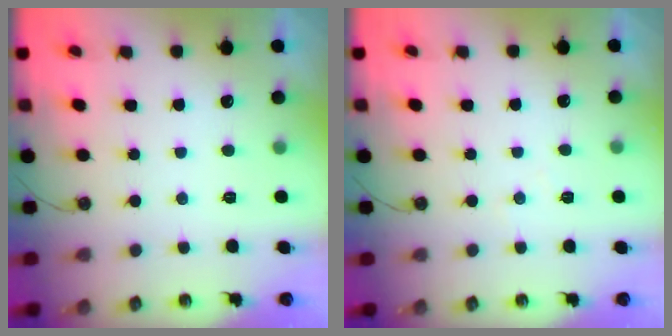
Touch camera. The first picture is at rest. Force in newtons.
{"total": 3.7, "press": 3.7, "slide": 0.6}